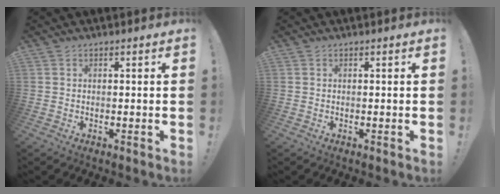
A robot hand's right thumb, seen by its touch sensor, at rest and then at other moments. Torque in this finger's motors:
{"motor_torque": [0.00, 0.00, 0.00, 0.00, 0.00]}